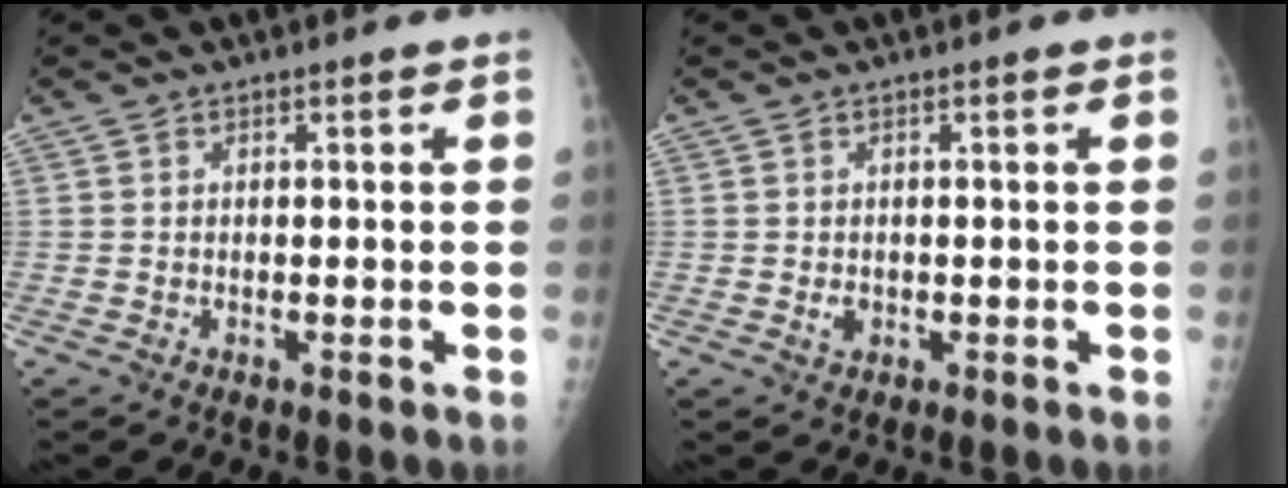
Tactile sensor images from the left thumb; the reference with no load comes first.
{"total": 1.4, "force": [-0.2, 1.1, 0.9], "torque": [-0.008, 0.000, 0.000]}